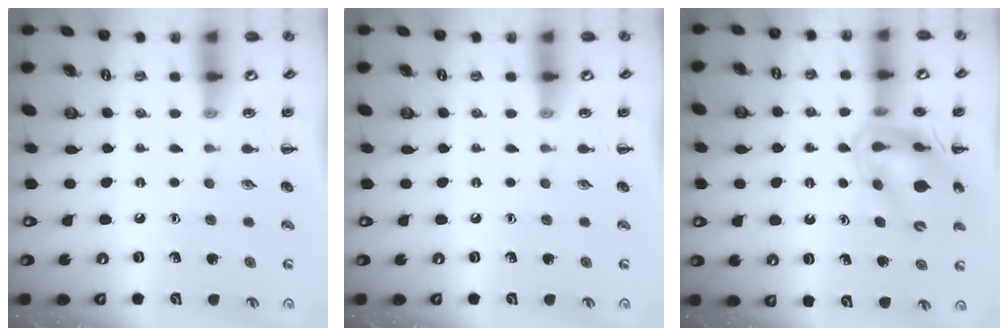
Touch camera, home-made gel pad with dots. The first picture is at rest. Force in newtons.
{"total": 0.0}
{"total": 13.8, "press": 13.3, "slide": 3.7}